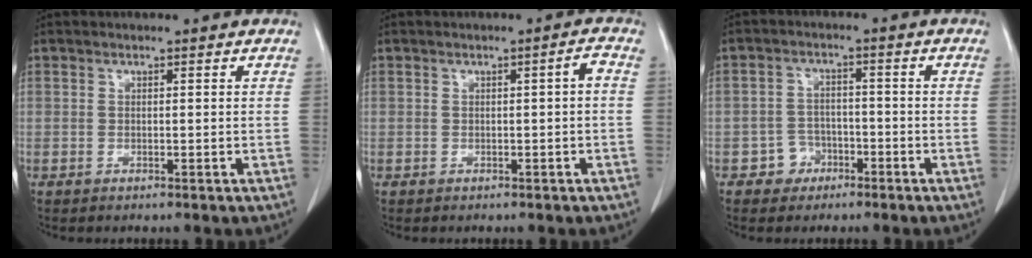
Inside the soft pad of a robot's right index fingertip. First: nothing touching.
{"total": 1.6, "force": [0.0, 0.1, 1.6], "torque": [-0.021, 0.005, 0.000]}
{"total": 3.9, "force": [-2.0, 3.3, 0.2], "torque": [0.004, 0.016, -0.033]}